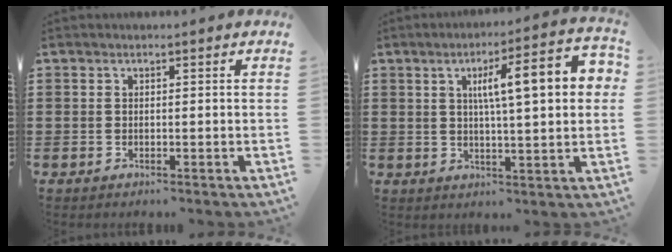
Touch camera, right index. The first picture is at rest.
{"total": 10.6, "force": [2.6, 2.2, 10.1], "torque": [-0.178, 0.007, 0.034]}